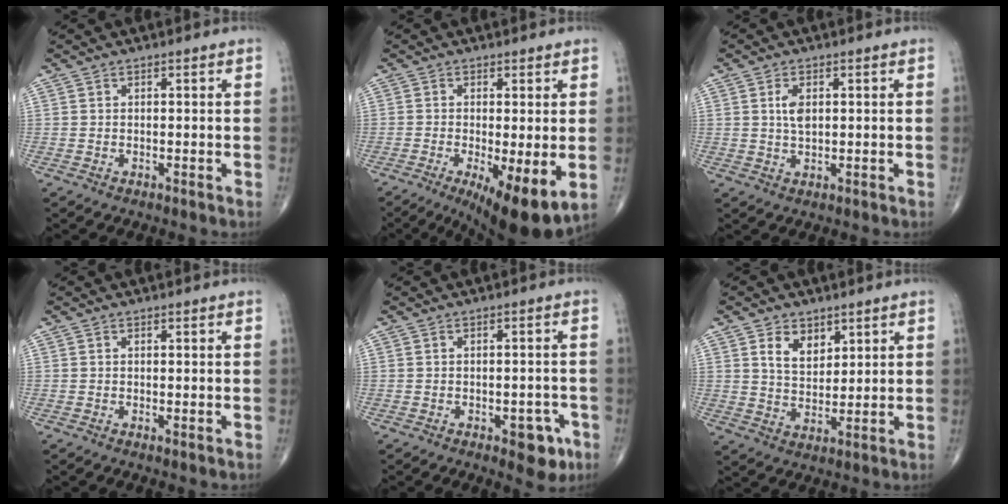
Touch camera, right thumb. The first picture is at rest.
{"total": 11.6, "force": [-3.3, 3.2, 10.6], "torque": [-0.166, -0.023, -0.045]}
{"total": 3.3, "force": [0.8, 1.8, 2.7], "torque": [-0.048, -0.004, 0.017]}
{"total": 0.6, "force": [-0.1, 0.1, 0.5], "torque": [-0.012, -0.005, -0.003]}
{"total": 5.6, "force": [-2.7, 2.8, 4.1], "torque": [-0.026, 0.011, -0.029]}
{"total": 6.4, "force": [3.3, 4.1, 3.6], "torque": [-0.040, -0.025, 0.063]}